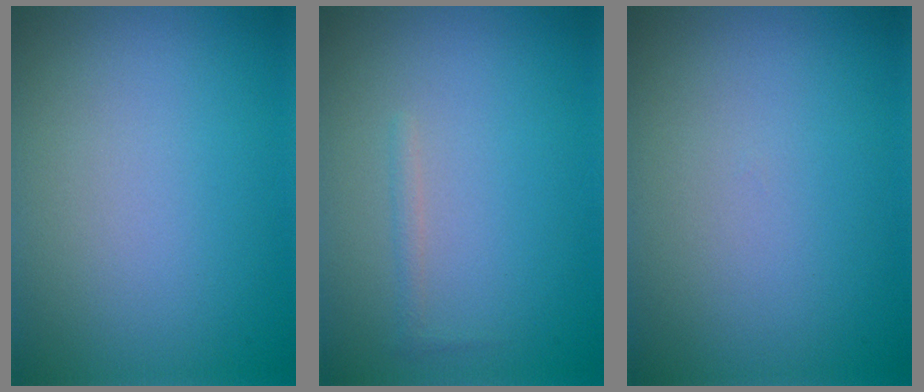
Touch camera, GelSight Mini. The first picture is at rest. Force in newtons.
{"total": 0.7, "press": 0.7, "slide": 0.0}
{"total": 0.0}